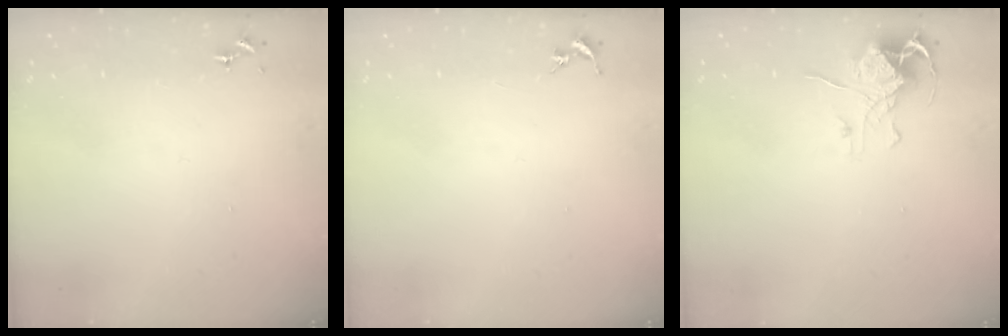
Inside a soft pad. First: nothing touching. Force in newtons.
{"total": 0.0}
{"total": 8.0, "press": 8.0, "slide": 0.6}